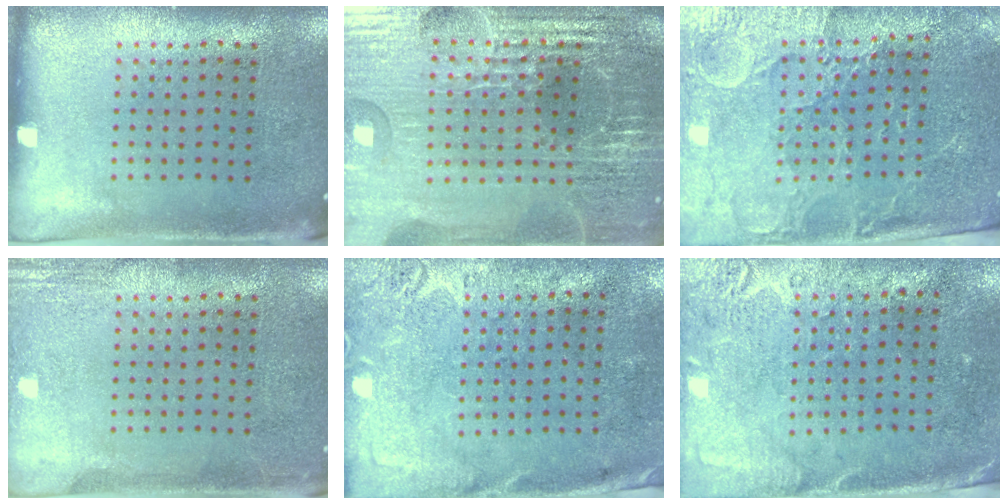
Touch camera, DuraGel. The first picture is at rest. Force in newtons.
{"total": 6.8, "press": 5.9, "slide": 3.4}
{"total": 3.5, "press": 3.3, "slide": 1.1}
{"total": 2.4, "press": 2.4, "slide": 0.3}
{"total": 2.8, "press": 2.2, "slide": 1.8}
{"total": 2.7, "press": 2.3, "slide": 1.5}